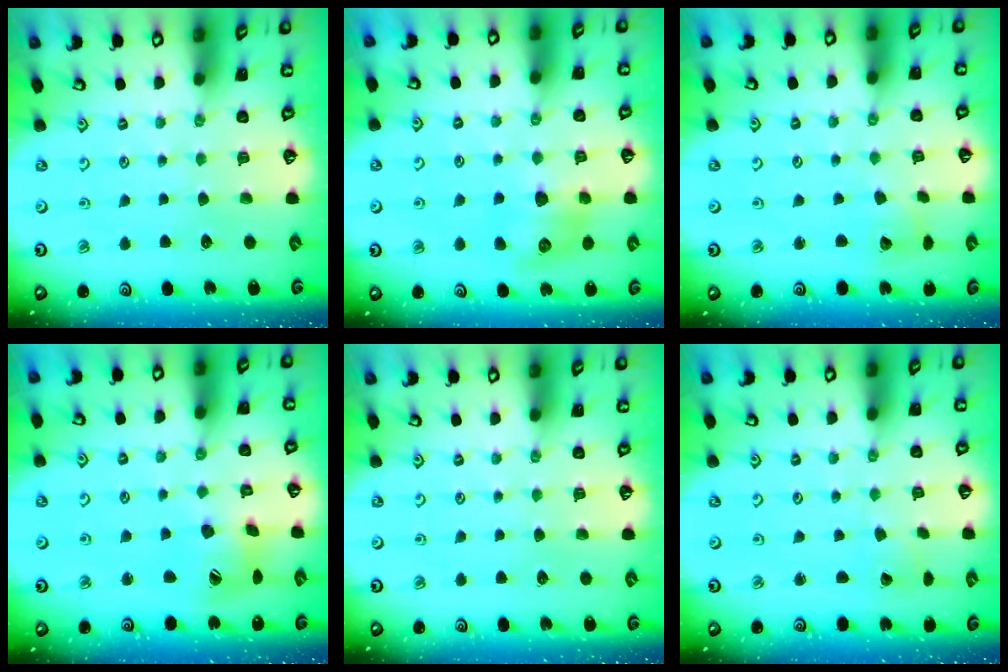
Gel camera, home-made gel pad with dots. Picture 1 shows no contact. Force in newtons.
{"total": 9.8, "press": 9.8, "slide": 0.2}
{"total": 4.1, "press": 4.1, "slide": 0.5}
{"total": 12.3, "press": 12.2, "slide": 1.1}
{"total": 0.0}
{"total": 1.9, "press": 1.9, "slide": 0.1}